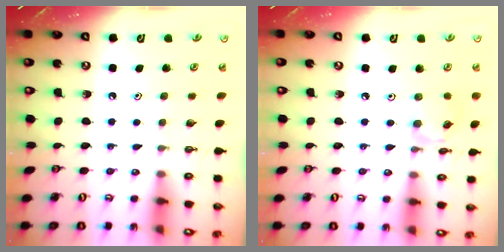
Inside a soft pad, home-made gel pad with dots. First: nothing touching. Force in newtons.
{"total": 6.3, "press": 6.3, "slide": 0.3}